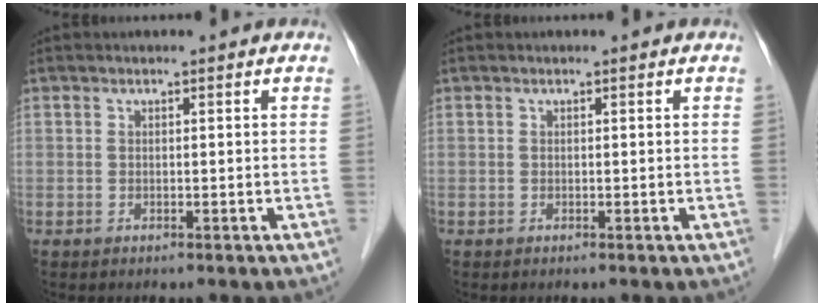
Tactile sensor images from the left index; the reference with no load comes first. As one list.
[{"total": 0.0}]